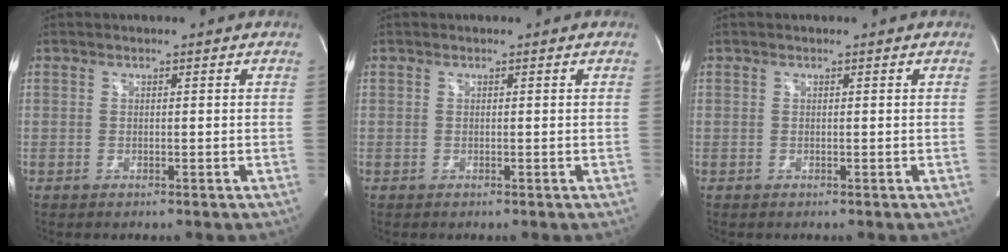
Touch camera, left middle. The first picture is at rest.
{"total": 0.0}
{"total": 0.0}